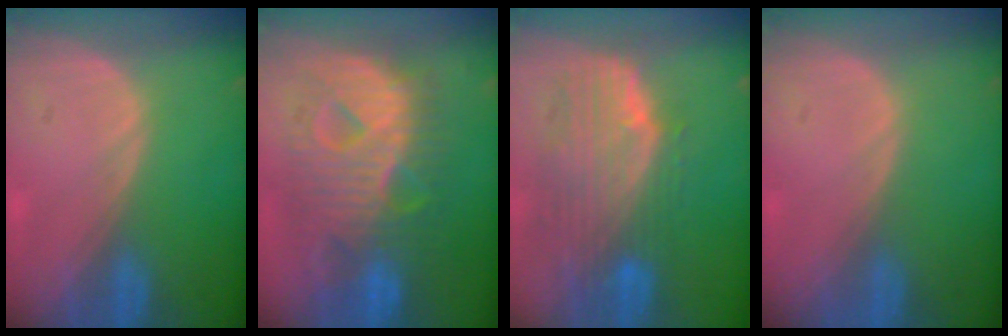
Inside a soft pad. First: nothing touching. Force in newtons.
{"total": 12.7, "press": 12.6, "slide": 1.3}
{"total": 10.4, "press": 9.1, "slide": 5.0}
{"total": 0.0}